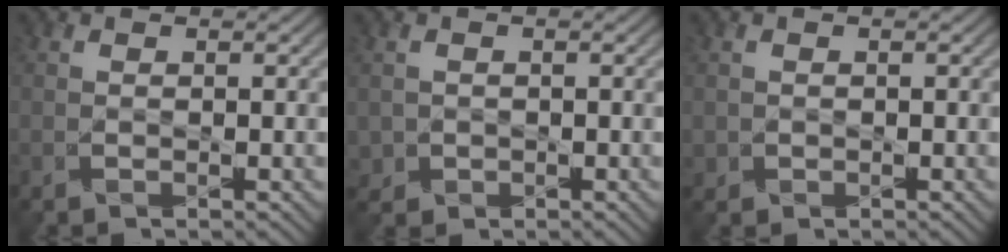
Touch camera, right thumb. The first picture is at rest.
{"total": 1.6, "force": [-0.2, 1.6, 0.0], "torque": [-0.001, -0.009, -0.006]}
{"total": 1.0, "force": [-0.2, 1.0, 0.0], "torque": [0.003, -0.008, -0.005]}